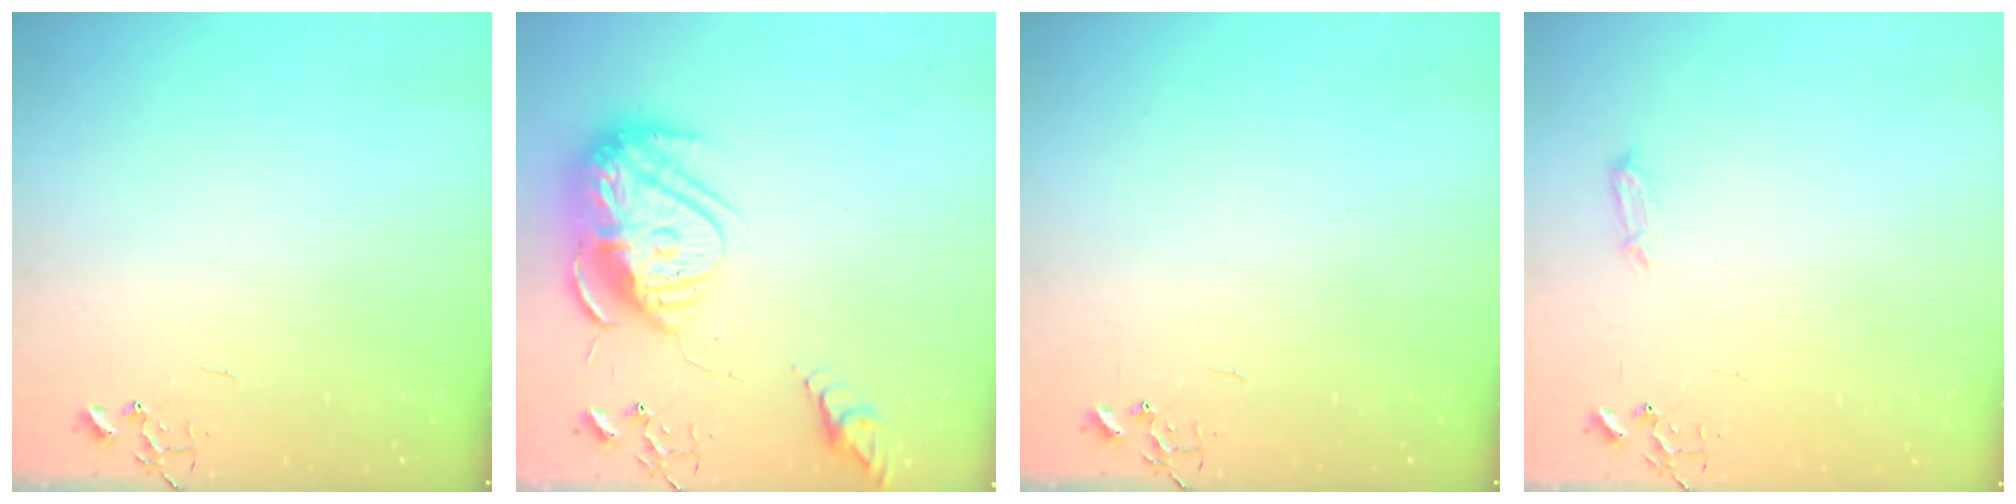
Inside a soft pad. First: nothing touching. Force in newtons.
{"total": 17.0, "press": 16.9, "slide": 1.5}
{"total": 0.0}
{"total": 4.0, "press": 4.0, "slide": 0.6}